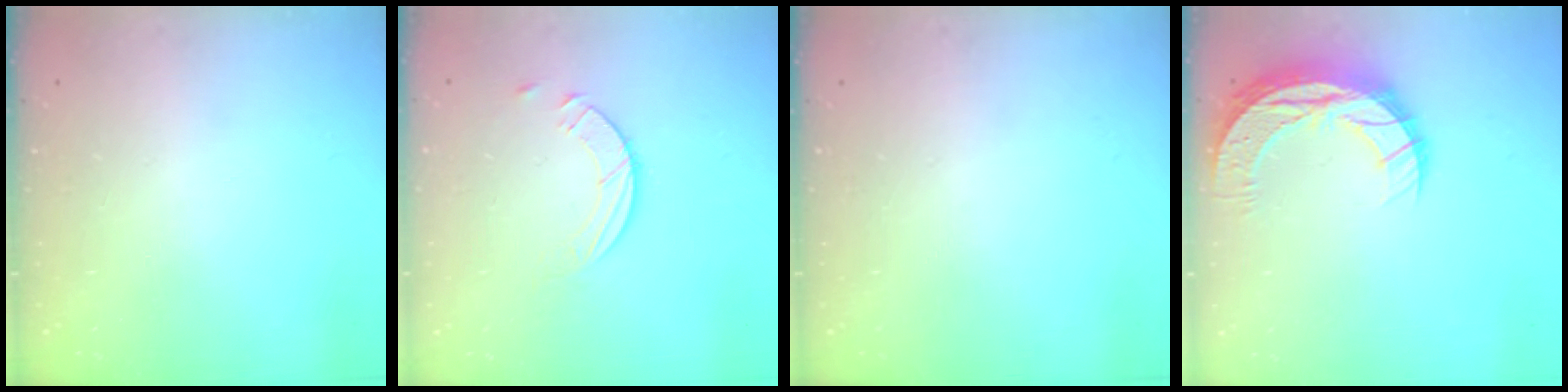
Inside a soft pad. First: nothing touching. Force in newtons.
{"total": 6.0, "press": 6.0, "slide": 0.6}
{"total": 0.0}
{"total": 11.0, "press": 11.0, "slide": 0.8}